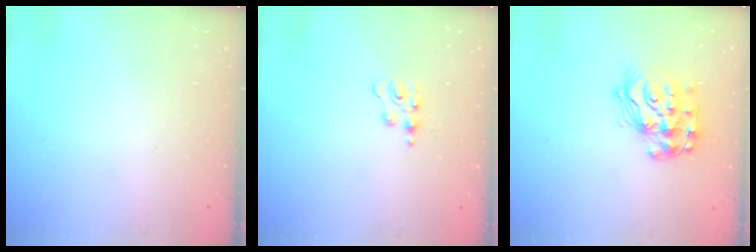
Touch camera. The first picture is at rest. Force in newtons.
{"total": 3.4, "press": 3.3, "slide": 0.5}
{"total": 16.4, "press": 16.4, "slide": 1.1}